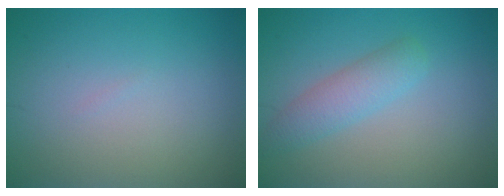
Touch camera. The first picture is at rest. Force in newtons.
{"total": 2.9, "press": 2.9, "slide": 0.1}